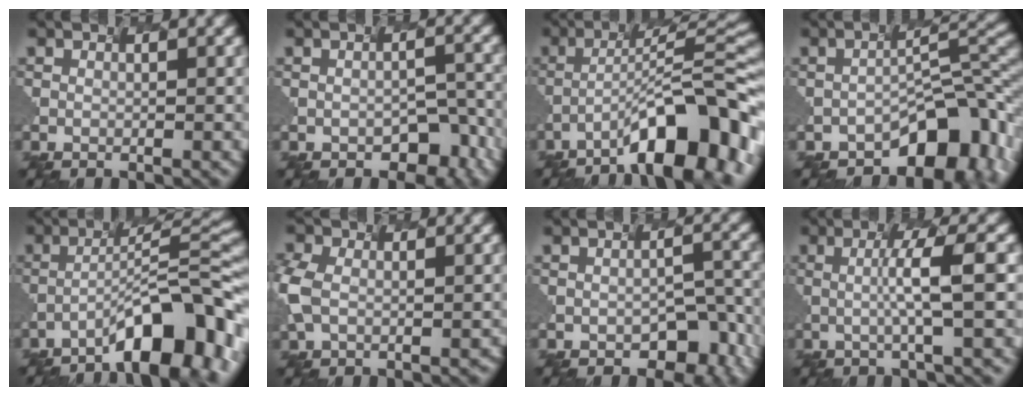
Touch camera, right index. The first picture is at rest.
{"total": 4.1, "force": [-2.7, 2.1, 2.4], "torque": [-0.037, -0.013, -0.012]}
{"total": 10.9, "force": [-6.8, 1.8, 8.4], "torque": [-0.129, 0.017, -0.098]}
{"total": 8.4, "force": [-5.7, 3.8, 5.0], "torque": [-0.046, 0.004, -0.081]}
{"total": 9.7, "force": [-6.3, 1.6, 7.2], "torque": [-0.107, 0.019, -0.090]}
{"total": 4.4, "force": [-1.4, 3.2, 2.8], "torque": [-0.076, -0.003, -0.017]}
{"total": 5.2, "force": [-3.2, 2.7, 3.1], "torque": [-0.043, -0.016, -0.017]}
{"total": 3.4, "force": [-0.5, -0.1, 3.4], "torque": [-0.068, 0.005, 0.001]}